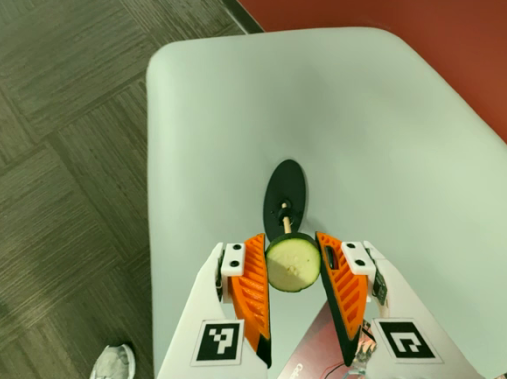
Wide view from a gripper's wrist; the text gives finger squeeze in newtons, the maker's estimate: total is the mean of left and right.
{"total": 11.7, "left": 13.4, "right": 10.0}